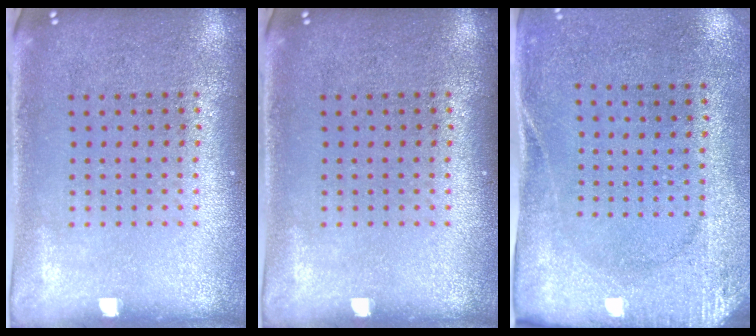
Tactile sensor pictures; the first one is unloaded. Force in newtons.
{"total": 0.0}
{"total": 2.7, "press": 2.1, "slide": 1.7}